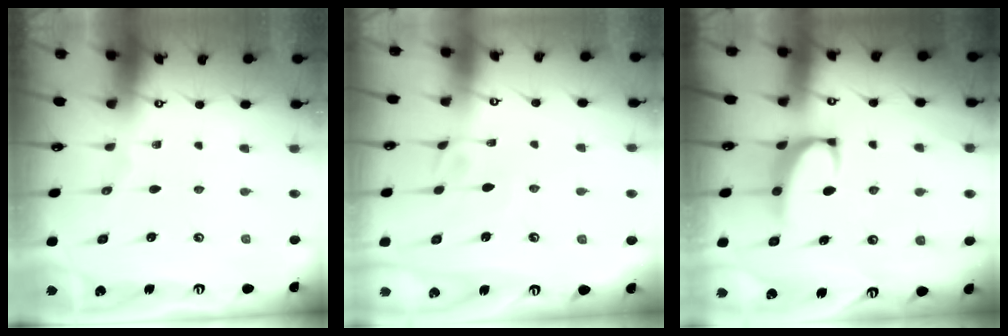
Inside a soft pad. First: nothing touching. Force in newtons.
{"total": 4.1, "press": 4.1, "slide": 0.2}
{"total": 2.5, "press": 2.4, "slide": 0.8}